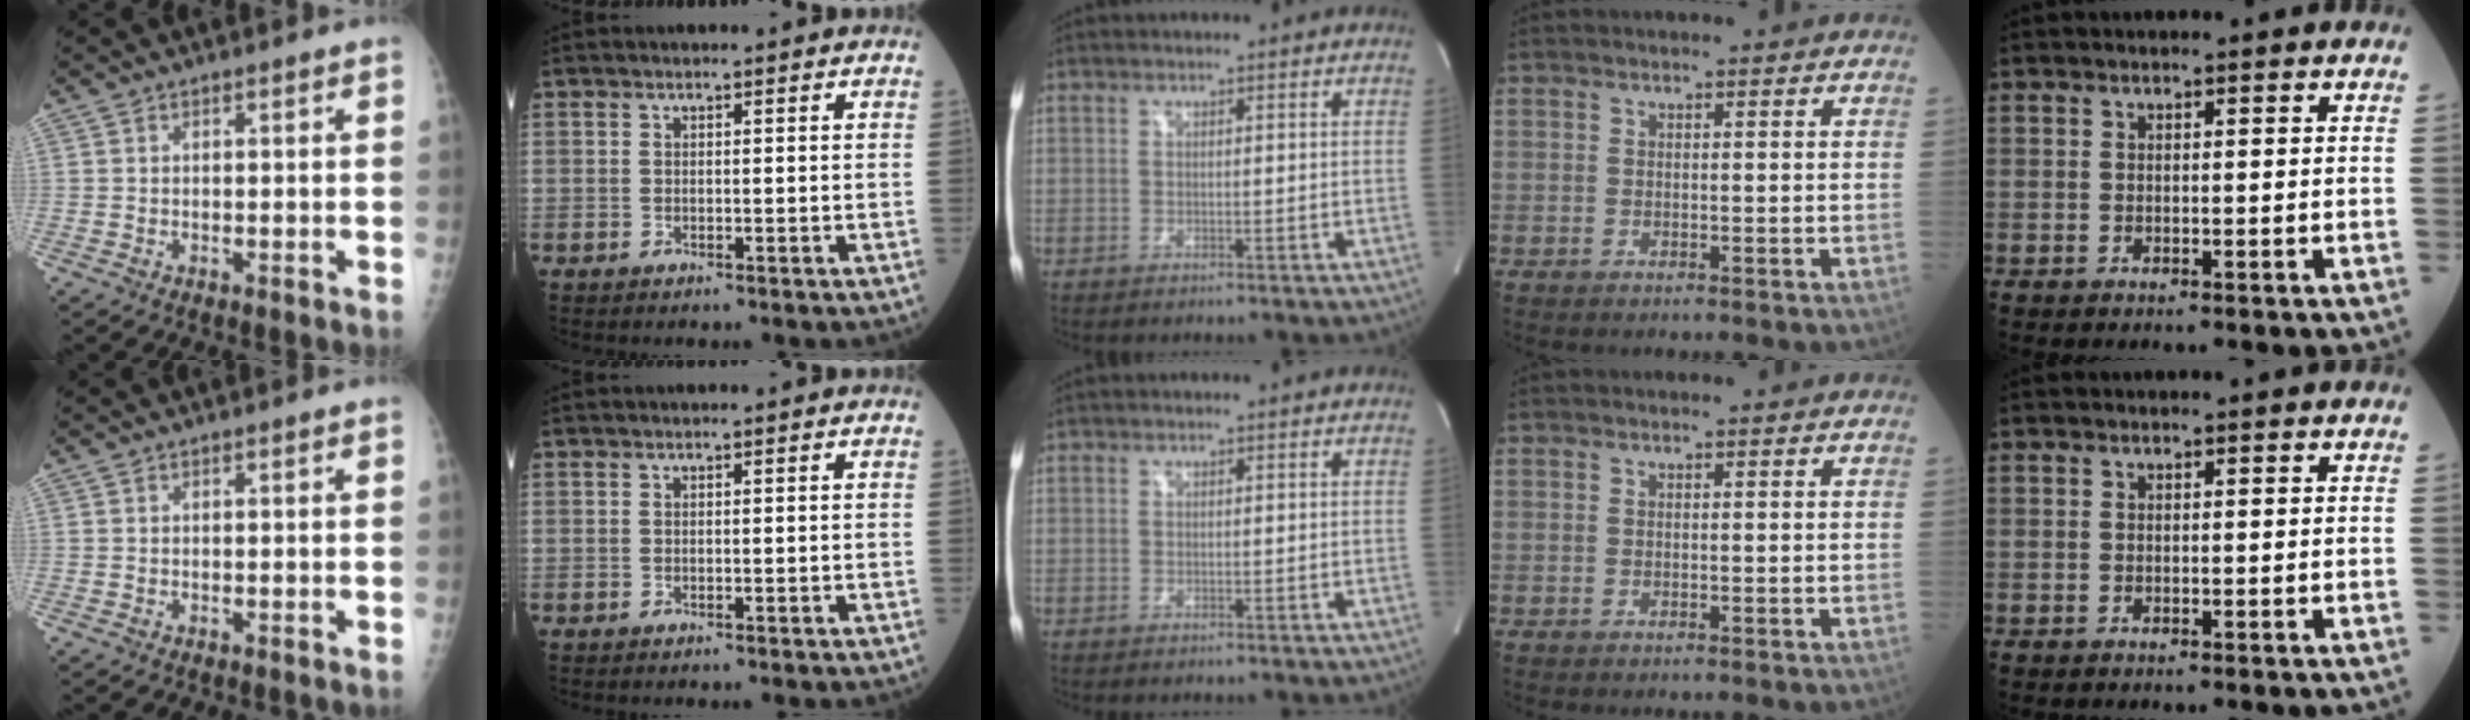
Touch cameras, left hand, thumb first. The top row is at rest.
{}